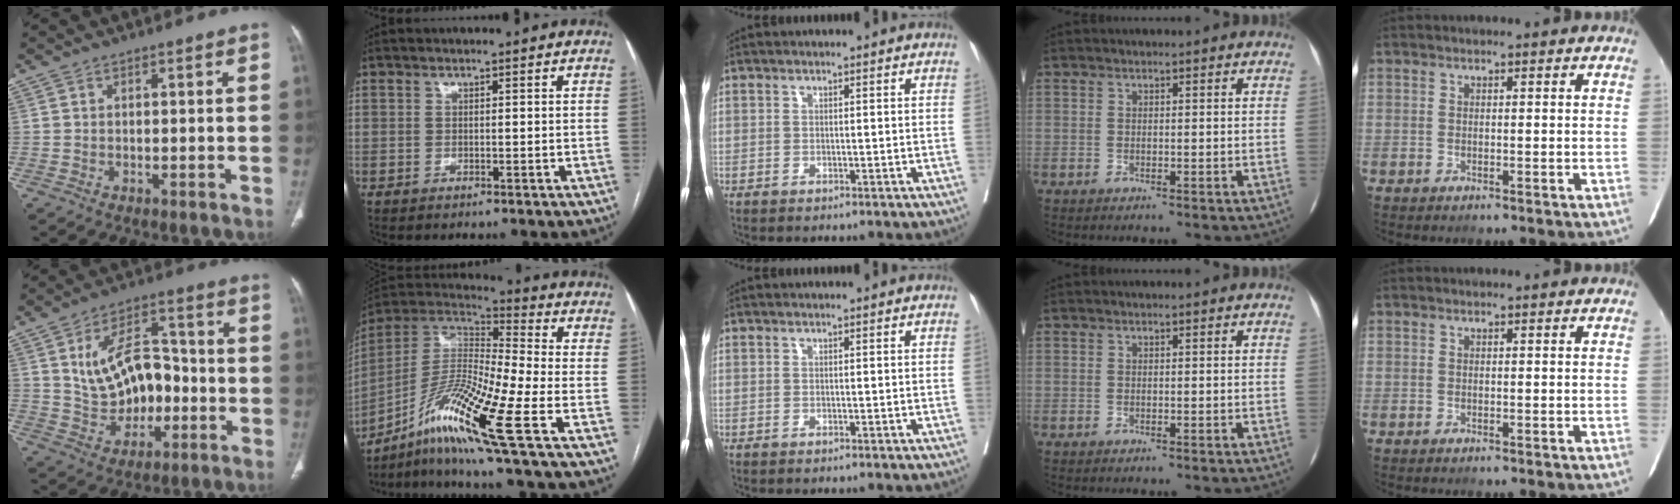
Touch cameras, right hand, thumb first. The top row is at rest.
{"thumb": {"total": 14.1, "force": [-0.7, 9.5, 10.3], "torque": [-0.132, 0.033, -0.002]}, "index": {"total": 17.7, "force": [-7.8, 0.1, 15.9], "torque": [-0.322, -0.006, -0.145]}}